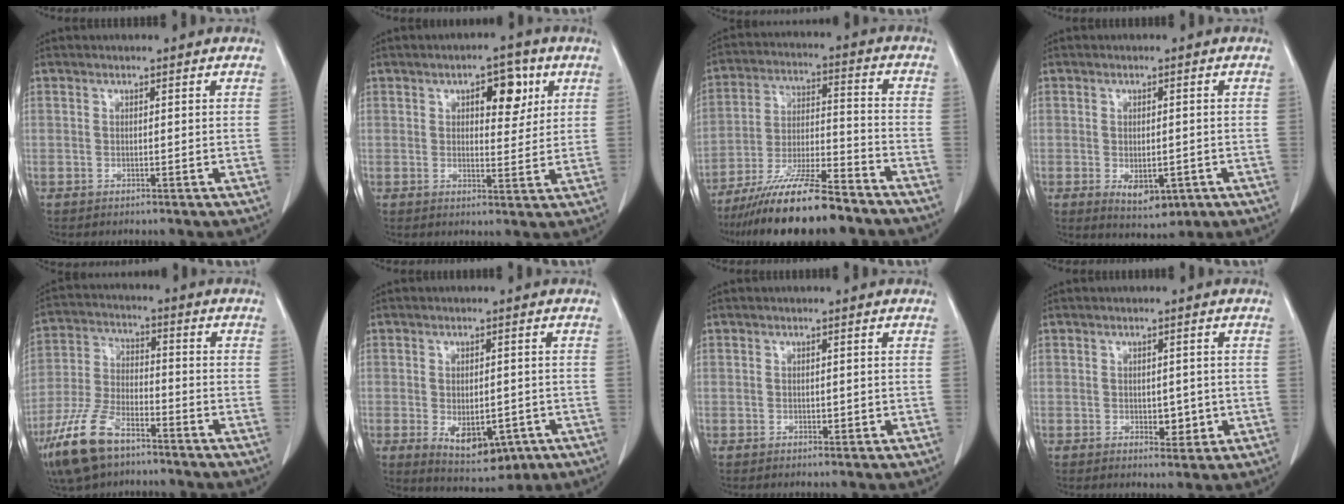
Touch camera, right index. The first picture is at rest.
{"total": 6.1, "force": [2.6, 2.7, 4.8], "torque": [-0.061, 0.008, 0.037]}
{"total": 16.0, "force": [-13.0, 1.6, 9.2], "torque": [-0.174, -0.018, -0.225]}
{"total": 5.7, "force": [-2.0, 2.7, 4.6], "torque": [-0.068, -0.010, -0.014]}
{"total": 11.6, "force": [-7.7, 4.6, 7.3], "torque": [-0.165, -0.013, -0.152]}
{"total": 9.6, "force": [-3.7, 5.0, 7.4], "torque": [-0.112, -0.010, -0.042]}
{"total": 1.0, "force": [-0.1, 0.7, 0.7], "torque": [-0.005, 0.002, 0.004]}
{"total": 3.2, "force": [-0.5, 2.0, 2.5], "torque": [-0.023, 0.002, 0.004]}